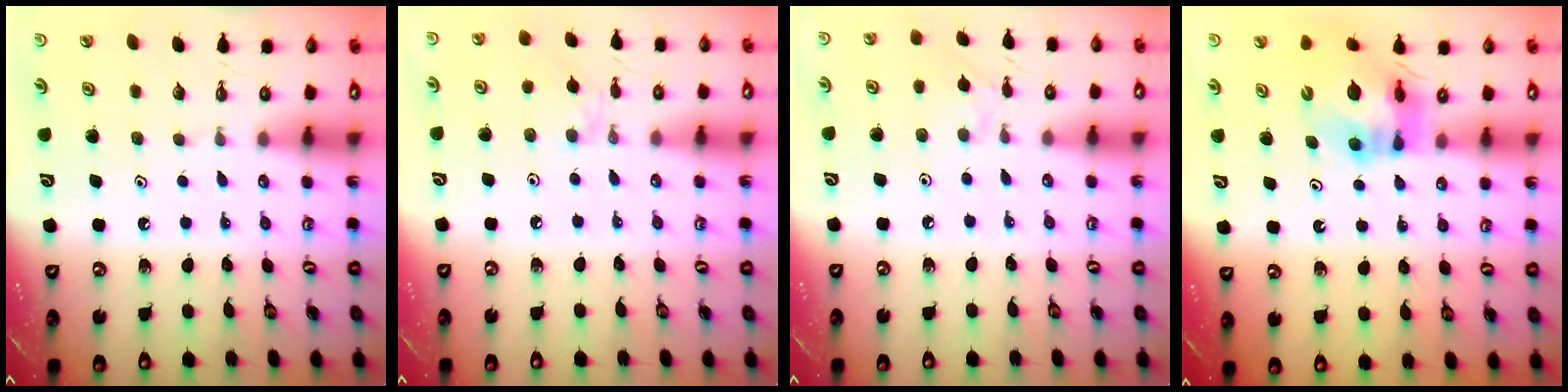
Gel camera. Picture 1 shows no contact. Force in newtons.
{"total": 1.3, "press": 1.2, "slide": 0.4}
{"total": 3.5, "press": 3.4, "slide": 0.6}
{"total": 12.3, "press": 12.2, "slide": 1.4}